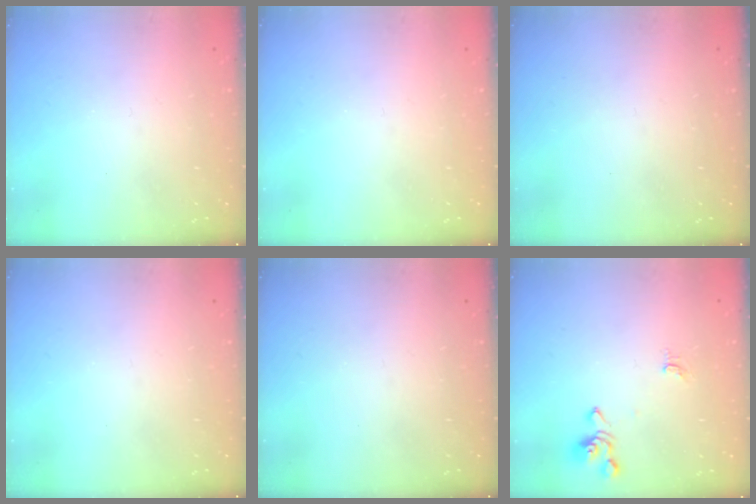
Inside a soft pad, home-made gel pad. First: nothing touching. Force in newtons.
{"total": 0.0}
{"total": 0.0}
{"total": 0.0}
{"total": 0.0}
{"total": 1.3, "press": 1.3, "slide": 0.5}